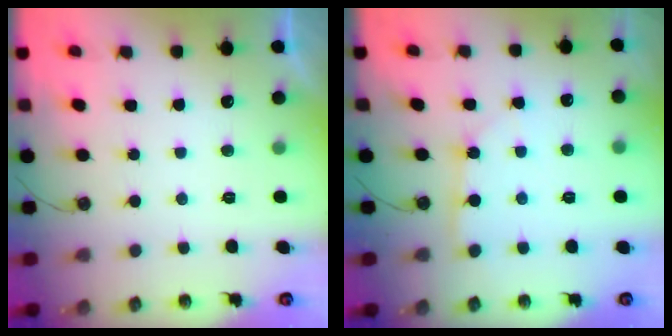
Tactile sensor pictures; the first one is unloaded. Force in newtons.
{"total": 2.9, "press": 2.9, "slide": 0.1}